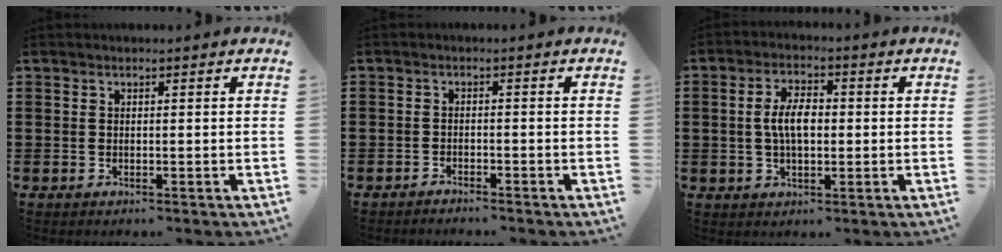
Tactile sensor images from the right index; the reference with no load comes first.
{"total": 1.3, "force": [-1.3, 0.1, 0.0], "torque": [-0.003, 0.005, -0.027]}
{"total": 5.7, "force": [0.1, 2.7, 5.0], "torque": [-0.103, 0.007, -0.004]}